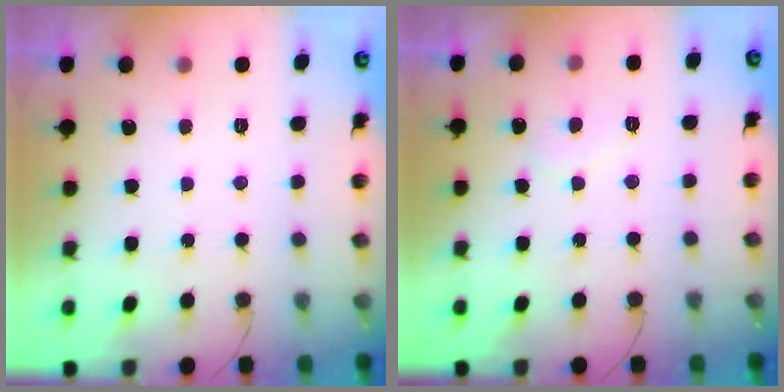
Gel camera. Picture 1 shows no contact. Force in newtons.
{"total": 5.2, "press": 5.2, "slide": 0.4}